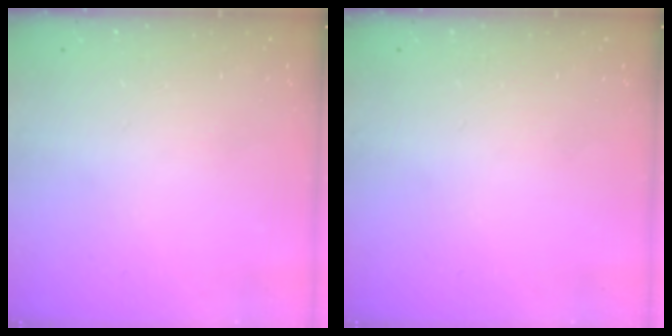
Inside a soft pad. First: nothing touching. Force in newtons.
{"total": 0.0}